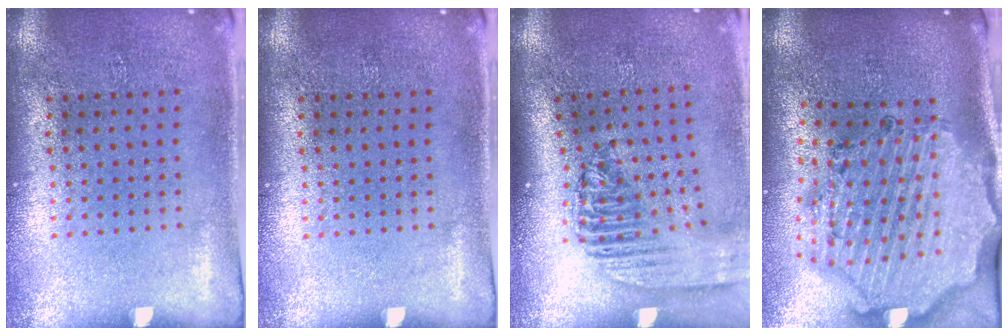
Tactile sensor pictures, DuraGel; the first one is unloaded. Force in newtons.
{"total": 0.0}
{"total": 2.3, "press": 1.7, "slide": 1.5}
{"total": 2.9, "press": 2.6, "slide": 1.2}